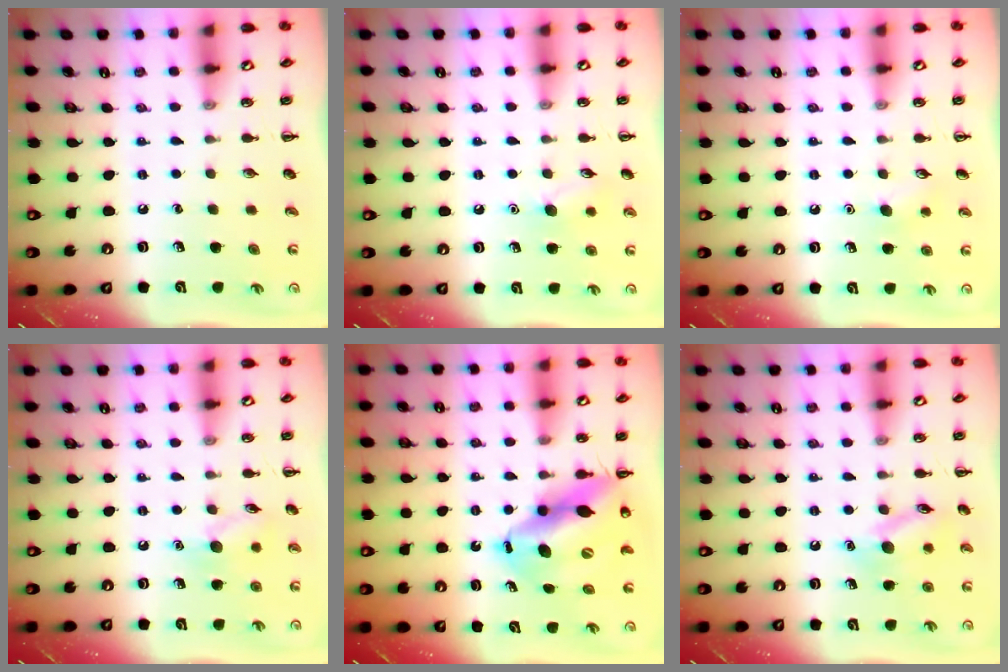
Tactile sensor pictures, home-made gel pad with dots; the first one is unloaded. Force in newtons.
{"total": 7.8, "press": 7.6, "slide": 1.7}
{"total": 6.7, "press": 6.4, "slide": 1.9}
{"total": 8.8, "press": 8.7, "slide": 1.4}
{"total": 15.7, "press": 15.1, "slide": 4.4}
{"total": 11.6, "press": 11.6, "slide": 0.7}